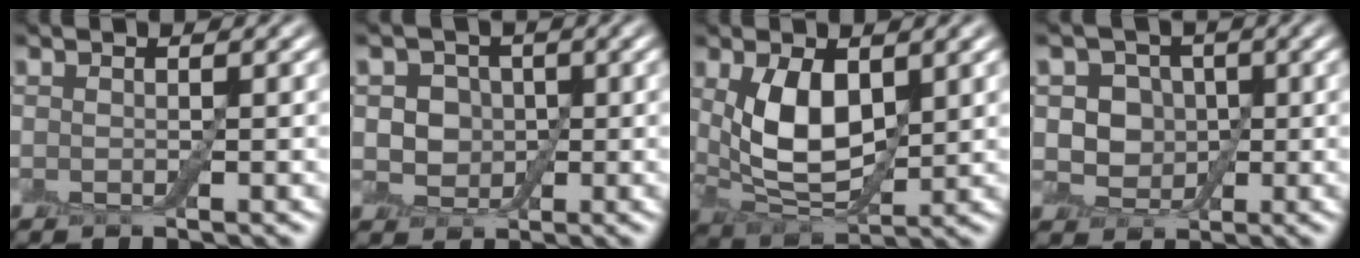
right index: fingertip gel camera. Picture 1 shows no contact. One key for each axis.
{"total": 3.0, "fx": 0.2, "fy": 2.6, "fz": 1.5, "tx": -0.013, "ty": 0.002, "tz": -0.012}
{"total": 6.4, "fx": 1.4, "fy": 3.5, "fz": 5.2, "tx": -0.109, "ty": -0.003, "tz": 0.037}
{"total": 4.3, "fx": 0.6, "fy": 3.7, "fz": 2.0, "tx": -0.019, "ty": 0.006, "tz": -0.013}